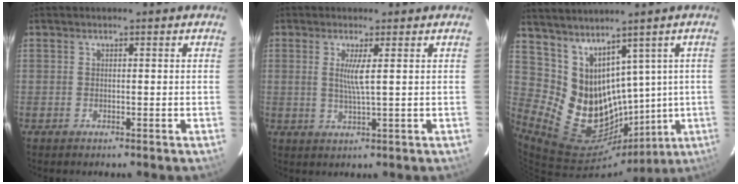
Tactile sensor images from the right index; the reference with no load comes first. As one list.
[{"total": 3.5, "force": [0.8, -0.3, 3.4], "torque": [-0.068, -0.007, 0.014]}, {"total": 13.3, "force": [6.1, 9.9, 6.5], "torque": [-0.121, -0.006, 0.139]}]